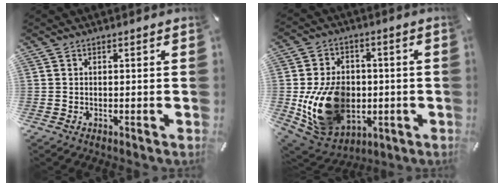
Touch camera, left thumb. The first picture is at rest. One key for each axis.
{"total": 18.7, "fx": -2.3, "fy": 14.4, "fz": 11.7, "tx": -0.223, "ty": 0.000, "tz": -0.026}